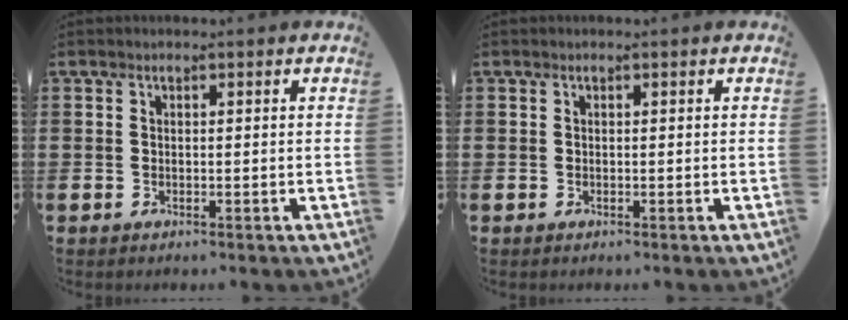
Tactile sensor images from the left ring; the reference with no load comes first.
{"total": 0.0}